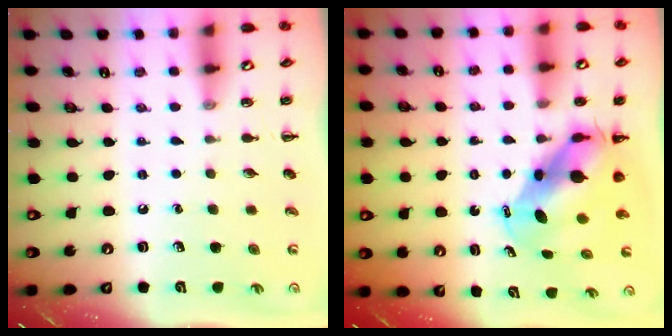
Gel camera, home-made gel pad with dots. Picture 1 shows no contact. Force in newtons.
{"total": 7.3, "press": 7.0, "slide": 2.1}